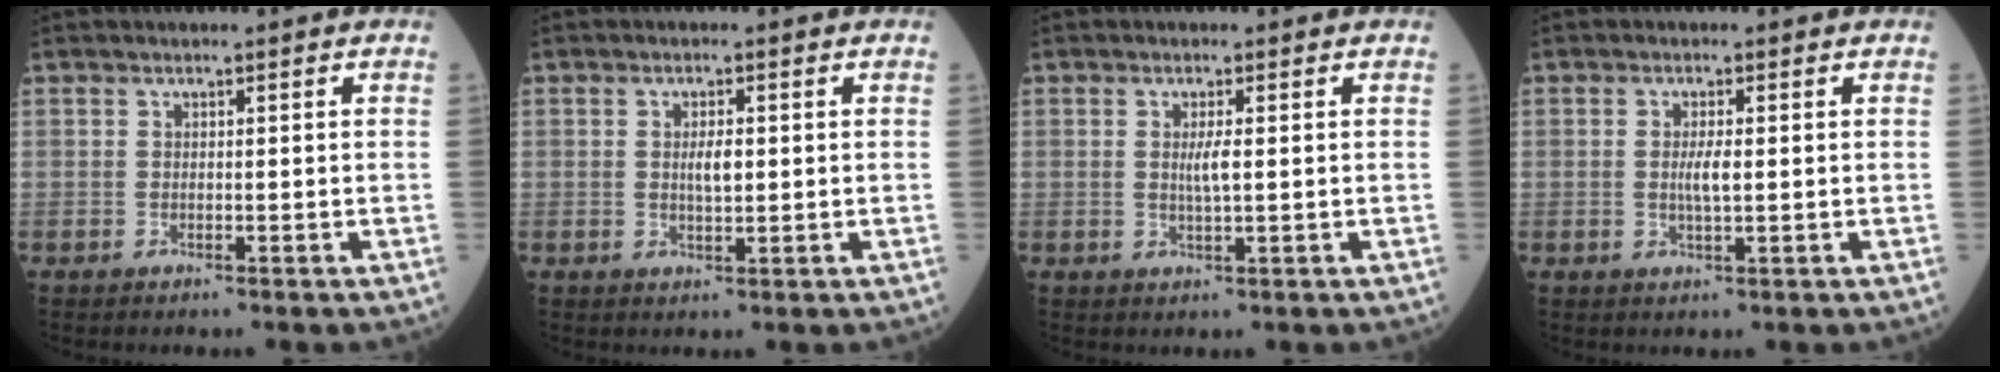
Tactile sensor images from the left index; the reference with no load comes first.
{"total": 2.6, "force": [0.3, 0.7, 2.5], "torque": [-0.045, 0.000, 0.006]}
{"total": 2.3, "force": [0.3, 0.1, 2.3], "torque": [-0.048, -0.002, 0.005]}
{"total": 2.5, "force": [0.1, 0.3, 2.4], "torque": [-0.050, -0.002, 0.003]}